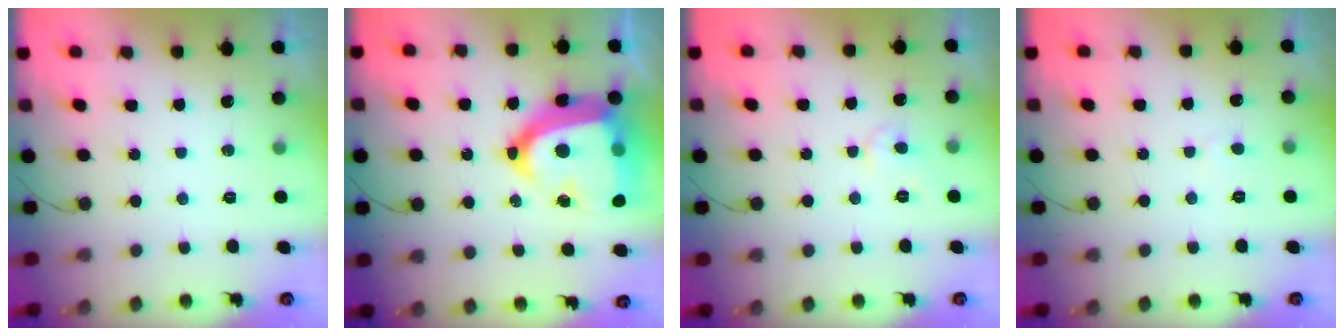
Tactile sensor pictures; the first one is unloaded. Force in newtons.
{"total": 26.5, "press": 26.4, "slide": 2.5}
{"total": 4.4, "press": 4.4, "slide": 0.2}
{"total": 2.0, "press": 2.0, "slide": 0.2}